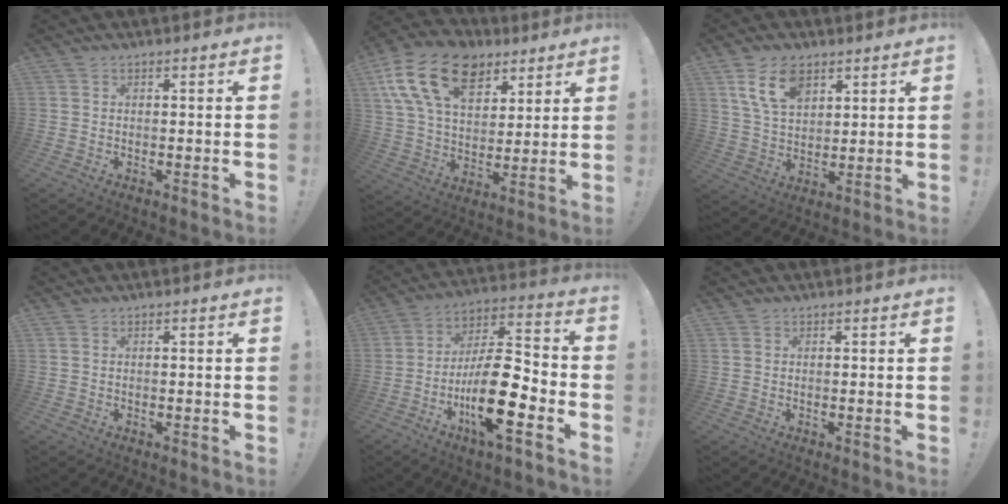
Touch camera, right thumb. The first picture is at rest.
{"total": 20.6, "force": [10.1, 13.2, 12.2], "torque": [-0.205, -0.046, 0.184]}
{"total": 11.2, "force": [6.3, 6.6, 6.5], "torque": [-0.111, -0.019, 0.120]}
{"total": 0.0}
{"total": 19.6, "force": [-7.5, 6.7, 16.9], "torque": [-0.314, 0.042, -0.118]}
{"total": 0.0}